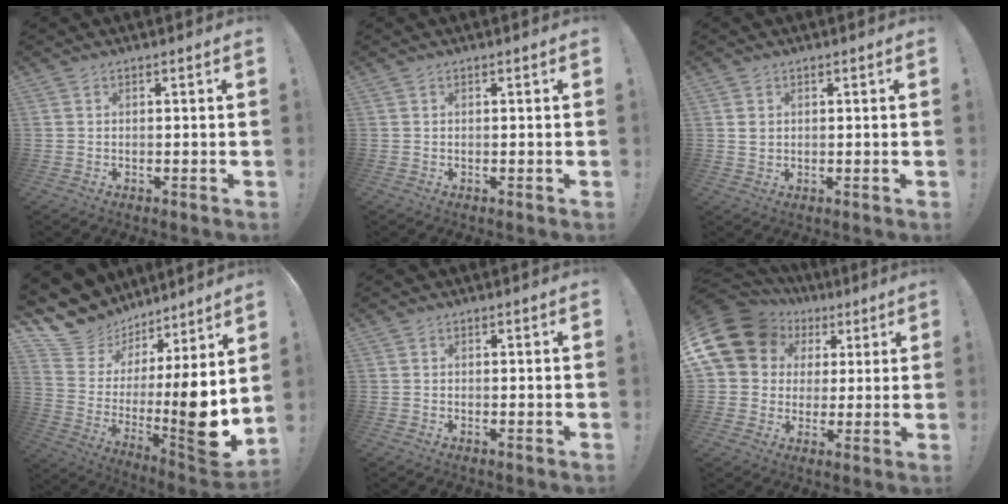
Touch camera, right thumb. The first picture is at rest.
{"total": 0.0}
{"total": 1.8, "force": [0.8, 1.4, 0.8], "torque": [-0.001, -0.005, 0.012]}
{"total": 11.5, "force": [2.6, 6.2, 9.3], "torque": [-0.129, -0.066, 0.050]}
{"total": 0.0}
{"total": 15.5, "force": [5.9, 12.6, 6.8], "torque": [-0.117, -0.027, 0.126]}